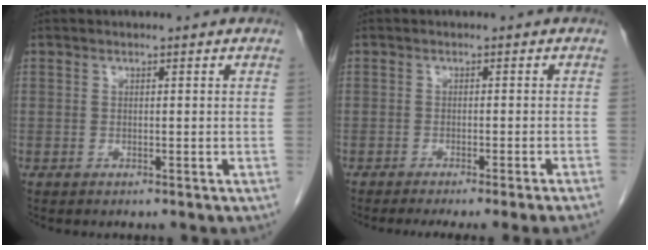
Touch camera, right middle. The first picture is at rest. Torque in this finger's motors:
{"motor_torque": [1.11, -1.03, 0.12, 0.05]}